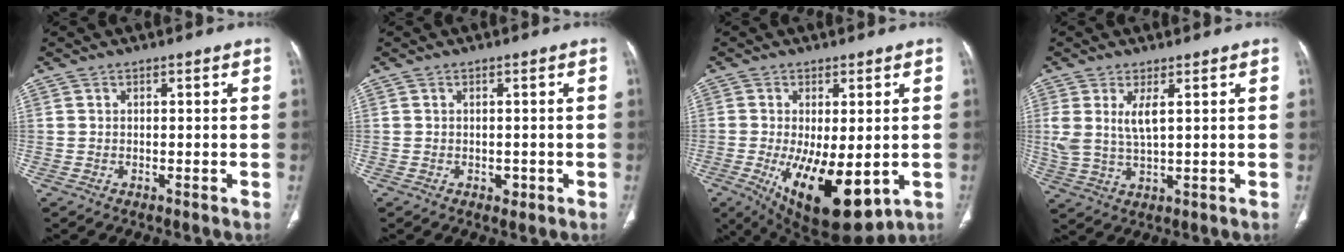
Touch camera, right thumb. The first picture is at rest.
{"total": 1.4, "force": [-0.5, 1.0, 0.8], "torque": [-0.007, 0.001, -0.003]}
{"total": 16.4, "force": [-4.3, 6.9, 14.2], "torque": [-0.227, -0.024, -0.043]}
{"total": 5.6, "force": [1.8, 2.0, 4.9], "torque": [-0.113, -0.011, 0.047]}